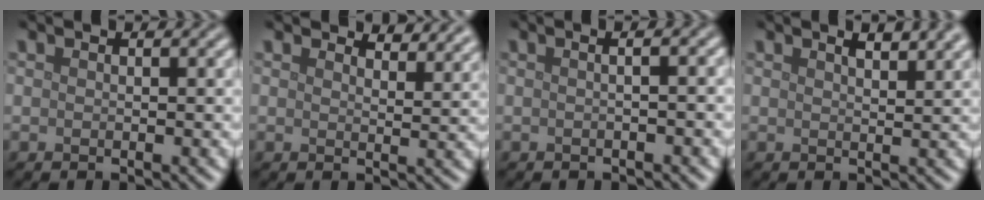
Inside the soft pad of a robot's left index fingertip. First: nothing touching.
{"total": 3.3, "force": [3.1, 0.5, 0.8], "torque": [-0.019, -0.001, 0.039]}
{"total": 3.6, "force": [0.5, 1.8, 3.0], "torque": [-0.012, 0.014, -0.024]}
{"total": 3.1, "force": [2.1, 0.9, 2.1], "torque": [-0.017, 0.012, 0.019]}